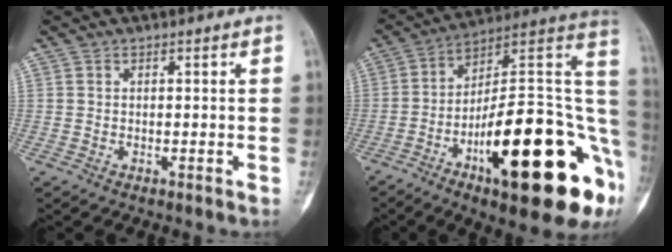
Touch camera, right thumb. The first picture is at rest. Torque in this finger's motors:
{"motor_torque": [0.66, 1.12, 2.16, -0.61, 0.23]}